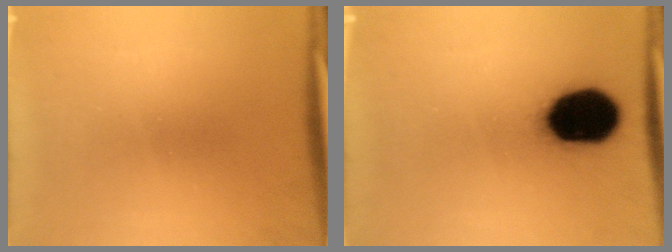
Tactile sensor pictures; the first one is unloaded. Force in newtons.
{"total": 18.7}